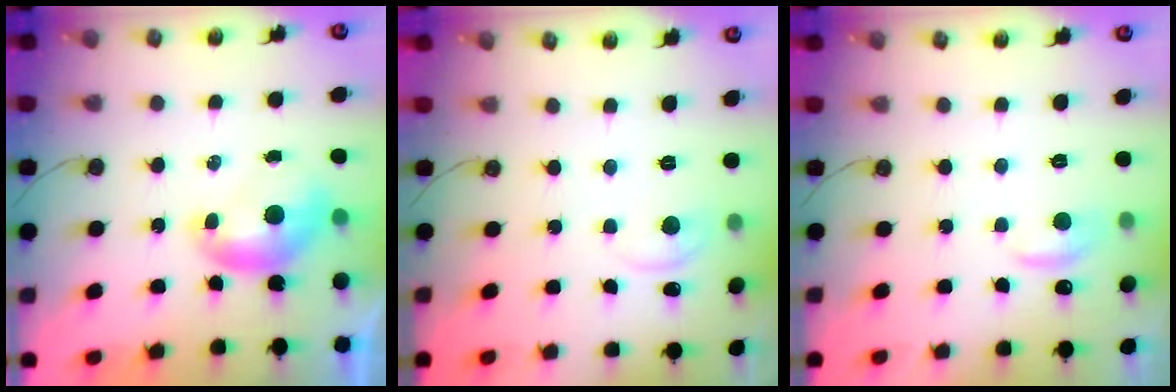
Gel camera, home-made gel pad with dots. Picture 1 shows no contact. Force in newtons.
{"total": 1.6, "press": 1.5, "slide": 0.3}
{"total": 0.7, "press": 0.0, "slide": 0.7}